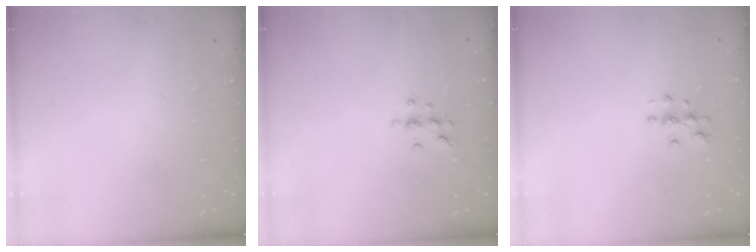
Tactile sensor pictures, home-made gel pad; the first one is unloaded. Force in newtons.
{"total": 6.3, "press": 6.2, "slide": 0.7}
{"total": 3.8, "press": 3.8, "slide": 0.3}